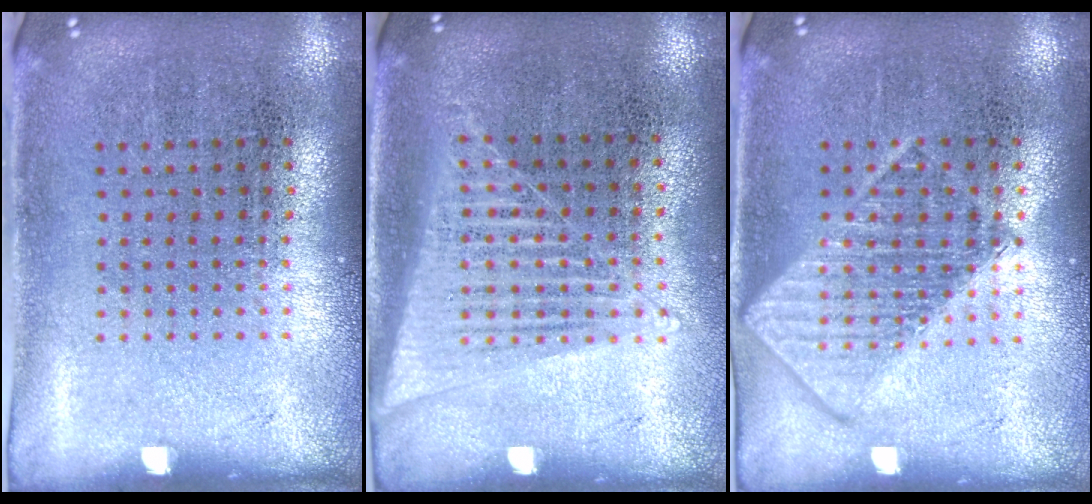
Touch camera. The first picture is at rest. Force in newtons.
{"total": 1.4, "press": 1.3, "slide": 0.6}
{"total": 2.8, "press": 2.8, "slide": 0.3}